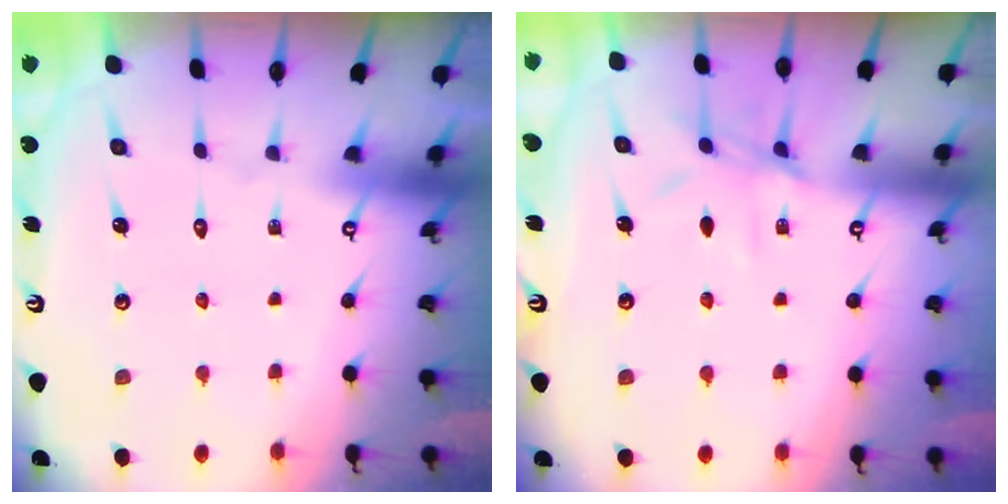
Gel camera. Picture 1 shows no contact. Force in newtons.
{"total": 7.6, "press": 7.6, "slide": 0.2}